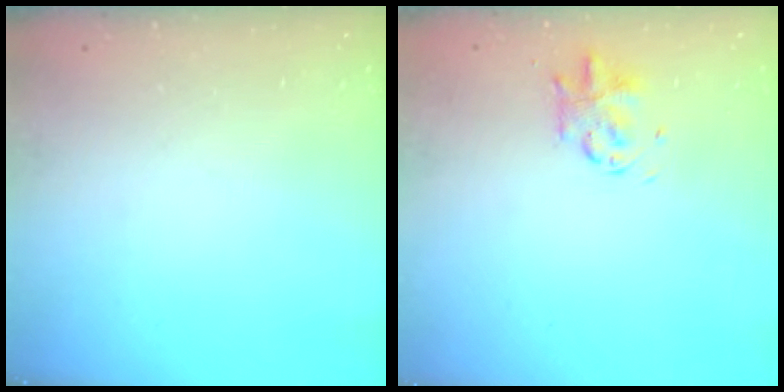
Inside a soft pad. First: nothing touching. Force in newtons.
{"total": 2.9, "press": 2.9, "slide": 0.7}